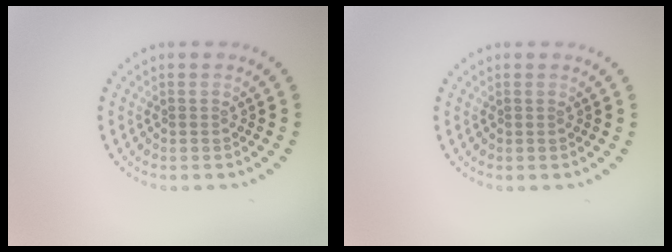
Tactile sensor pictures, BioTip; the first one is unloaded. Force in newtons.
{"total": 0.0}